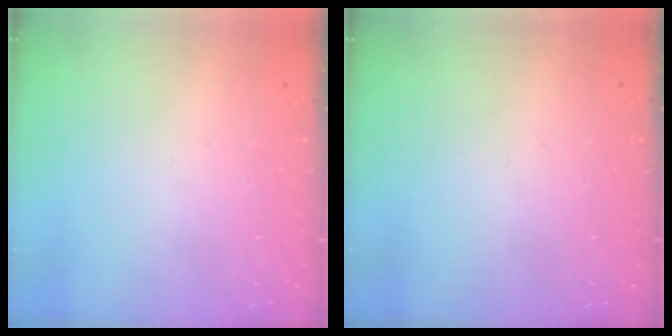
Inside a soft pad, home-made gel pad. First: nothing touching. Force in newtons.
{"total": 0.0}